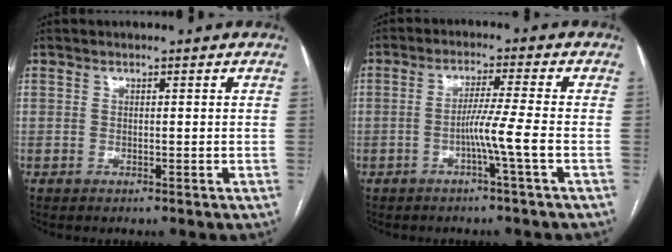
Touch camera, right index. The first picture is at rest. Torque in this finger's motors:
{"motor_torque": [0.52, -0.15, 0.50, 0.10]}